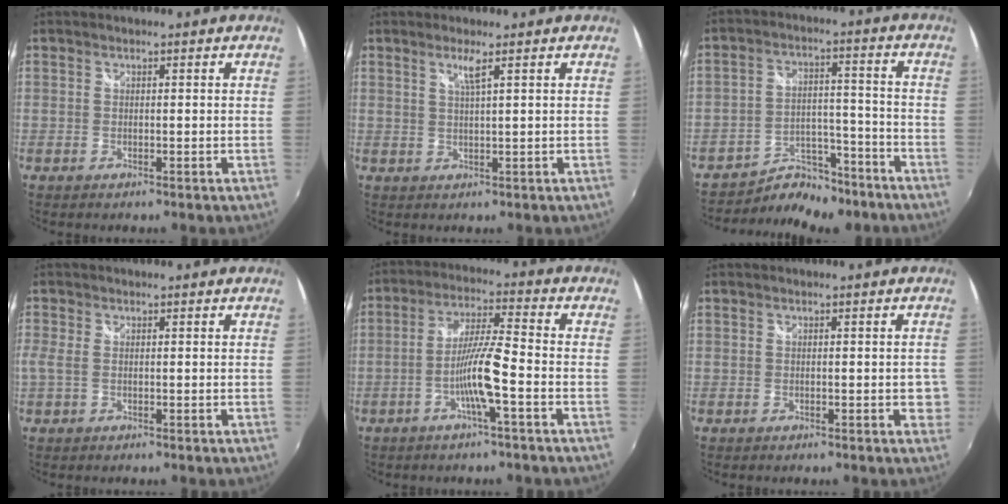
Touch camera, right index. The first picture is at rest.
{"total": 2.4, "force": [1.4, -0.4, 2.0], "torque": [-0.038, -0.004, 0.025]}
{"total": 9.6, "force": [-8.9, 3.2, 1.3], "torque": [-0.025, 0.020, -0.127]}
{"total": 2.0, "force": [-0.1, 1.0, 1.8], "torque": [-0.045, -0.001, -0.003]}
{"total": 8.4, "force": [-3.5, -0.2, 7.6], "torque": [-0.152, 0.001, -0.066]}
{"total": 2.8, "force": [-0.8, 1.6, 2.2], "torque": [-0.023, 0.000, -0.007]}